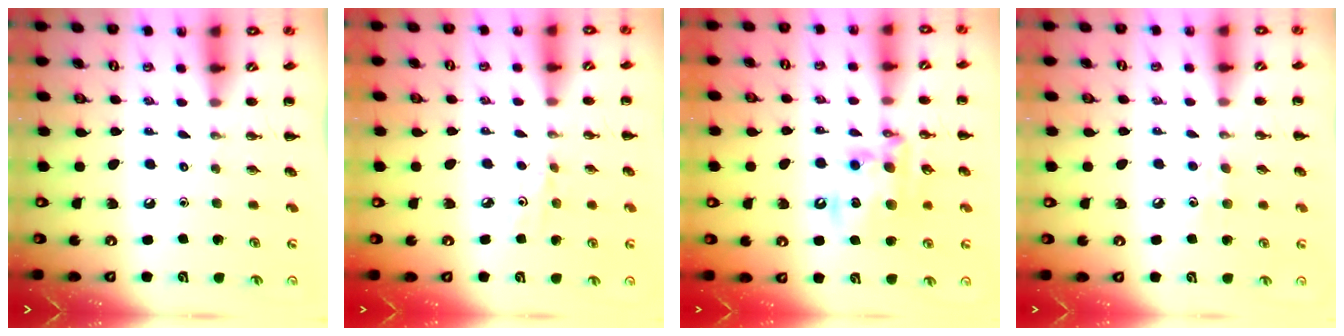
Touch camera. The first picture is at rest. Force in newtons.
{"total": 4.0, "press": 3.7, "slide": 1.6}
{"total": 13.0, "press": 12.6, "slide": 3.0}
{"total": 5.7, "press": 5.5, "slide": 1.5}